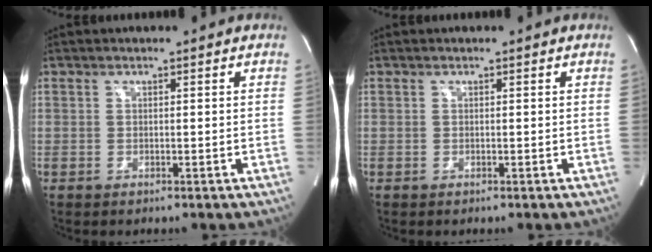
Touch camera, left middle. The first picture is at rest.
{"total": 0.0}